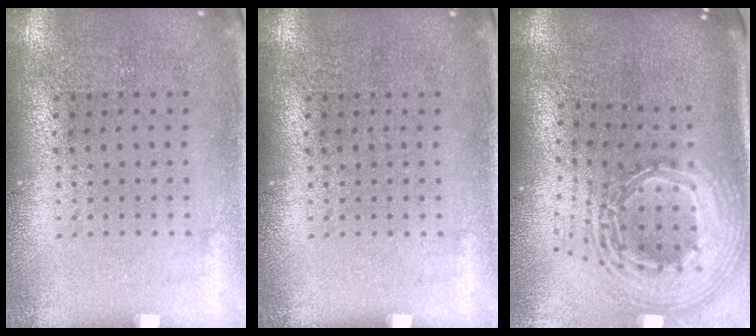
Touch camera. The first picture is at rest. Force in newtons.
{"total": 0.0}
{"total": 2.8, "press": 2.0, "slide": 2.0}